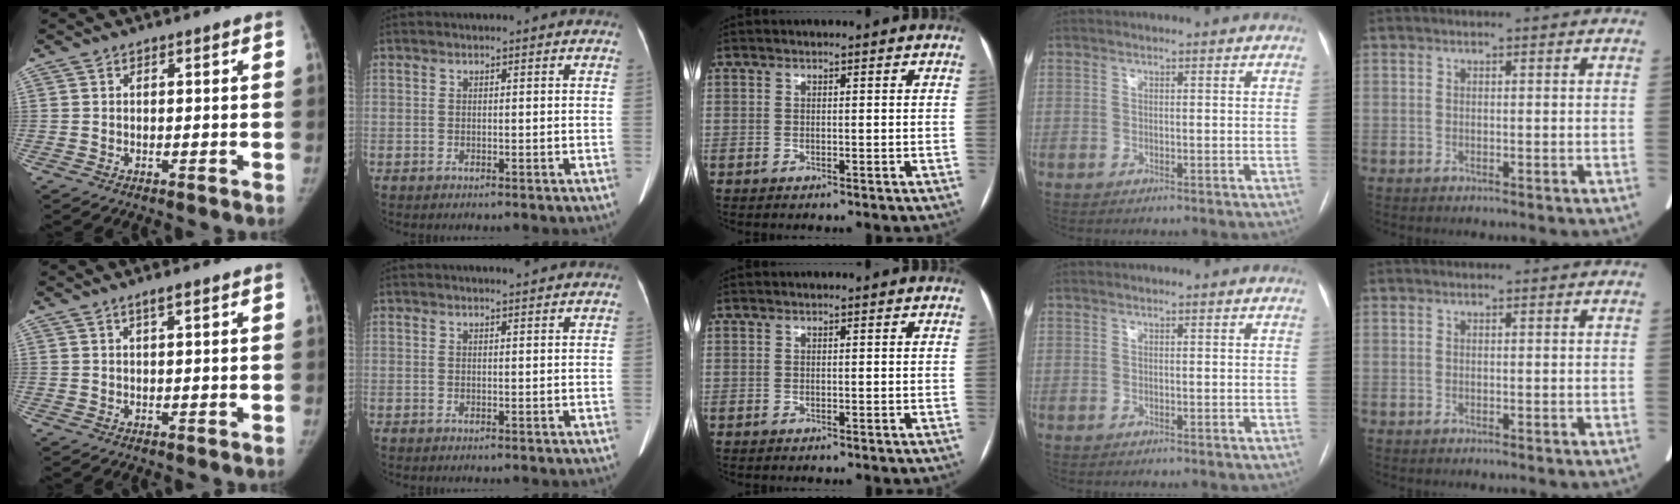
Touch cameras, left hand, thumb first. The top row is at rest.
{"thumb": {"total": 1.4, "force": [0.8, 0.1, 1.1], "torque": [-0.020, 0.000, 0.017]}, "index": {"total": 1.1, "force": [1.1, -0.1, 0.2], "torque": [-0.008, -0.001, 0.020]}}